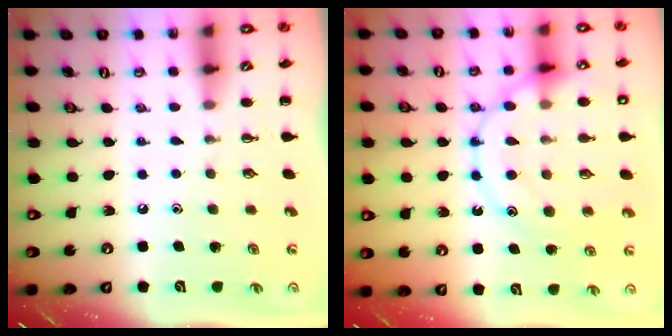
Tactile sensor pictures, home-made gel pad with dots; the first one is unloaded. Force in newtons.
{"total": 17.9, "press": 17.9, "slide": 1.7}